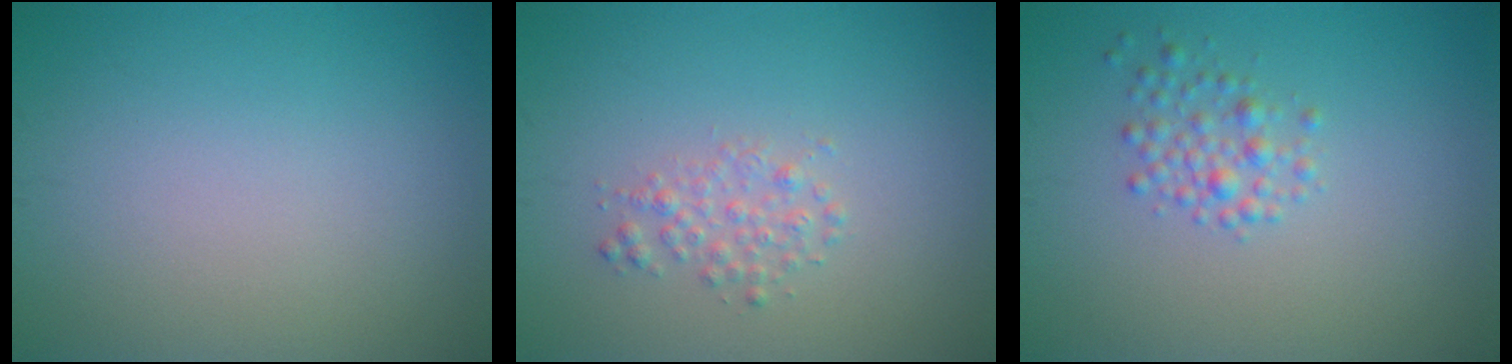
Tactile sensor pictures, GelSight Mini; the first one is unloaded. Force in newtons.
{"total": 1.6, "press": 1.6, "slide": 0.1}
{"total": 1.9, "press": 1.9, "slide": 0.1}